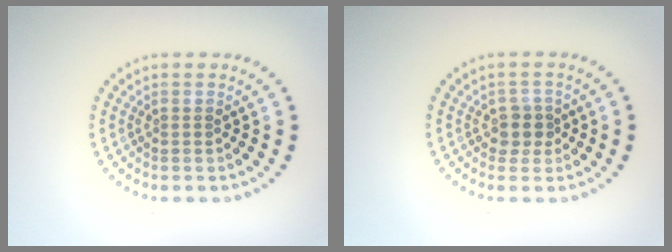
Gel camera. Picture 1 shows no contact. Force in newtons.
{"total": 1.8, "press": 1.5, "slide": 0.9}